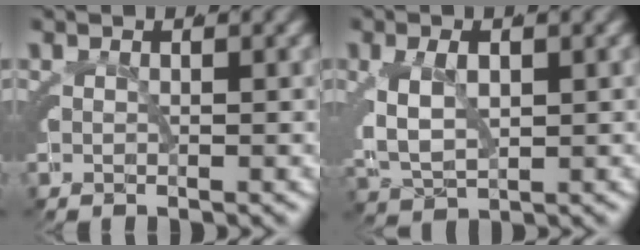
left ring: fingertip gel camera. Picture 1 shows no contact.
{"total": 5.0, "force": [-0.1, 4.0, 2.9], "torque": [-0.082, -0.019, 0.003]}